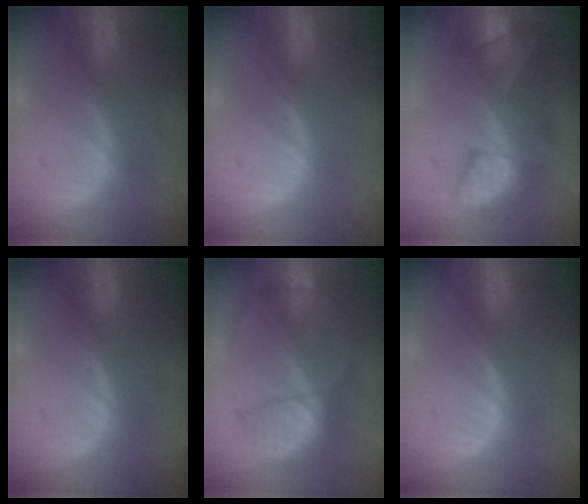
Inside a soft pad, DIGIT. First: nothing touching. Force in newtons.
{"total": 0.0}
{"total": 8.8, "press": 8.2, "slide": 3.0}
{"total": 0.0}
{"total": 5.8, "press": 5.7, "slide": 1.4}
{"total": 0.0}